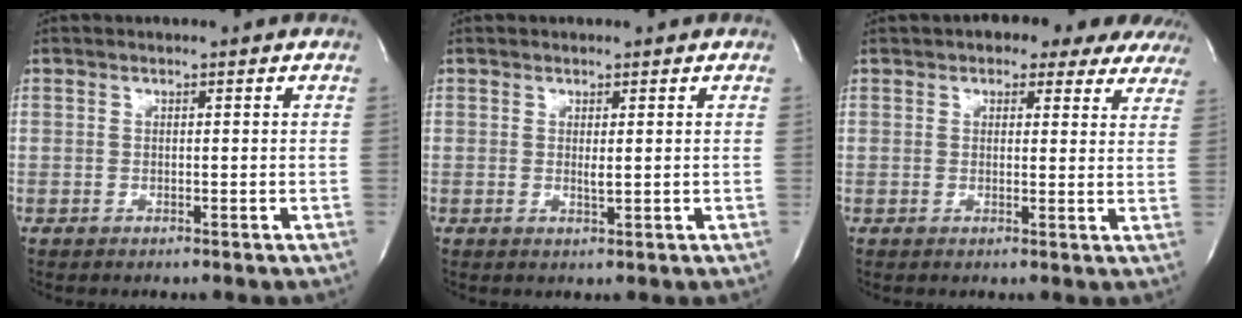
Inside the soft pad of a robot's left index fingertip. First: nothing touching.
{"total": 1.0, "force": [0.2, 0.1, 0.9], "torque": [-0.023, -0.004, 0.006]}
{"total": 11.3, "force": [9.2, 4.7, 4.7], "torque": [-0.027, 0.016, 0.092]}